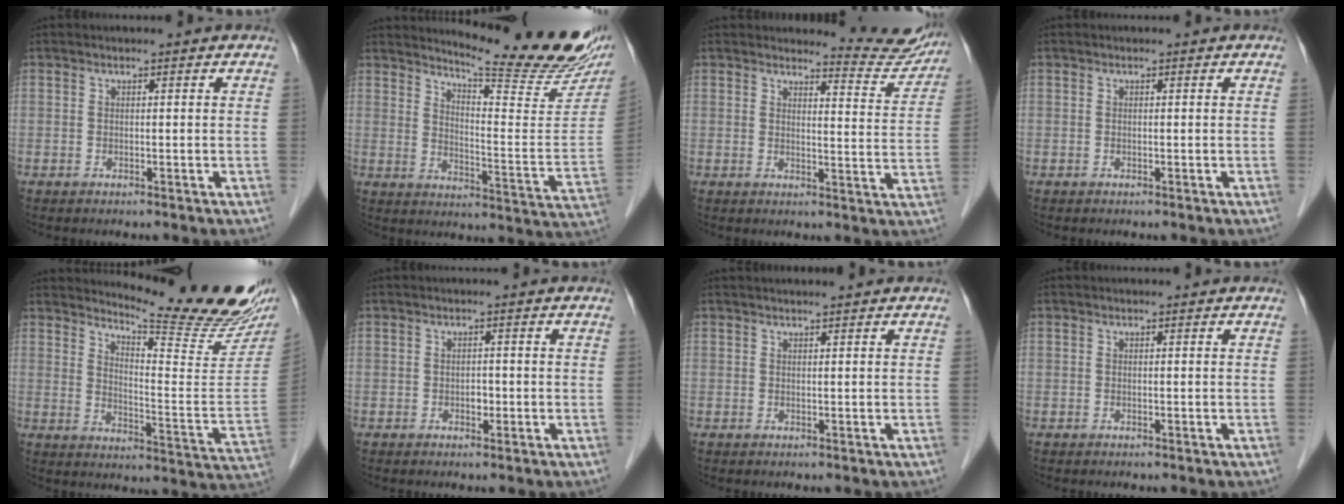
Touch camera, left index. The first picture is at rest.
{"total": 20.2, "force": [18.0, 1.4, 9.2], "torque": [-0.133, -0.092, 0.226]}
{"total": 7.4, "force": [7.3, 0.5, -0.5], "torque": [0.008, -0.044, 0.077]}
{"total": 0.0}
{"total": 18.3, "force": [17.0, 0.5, 6.8], "torque": [-0.106, -0.109, 0.213]}
{"total": 1.1, "force": [-0.4, 0.7, 0.7], "torque": [-0.012, 0.002, -0.005]}
{"total": 2.2, "force": [1.9, -0.3, 1.0], "torque": [-0.009, 0.019, 0.033]}
{"total": 0.0}